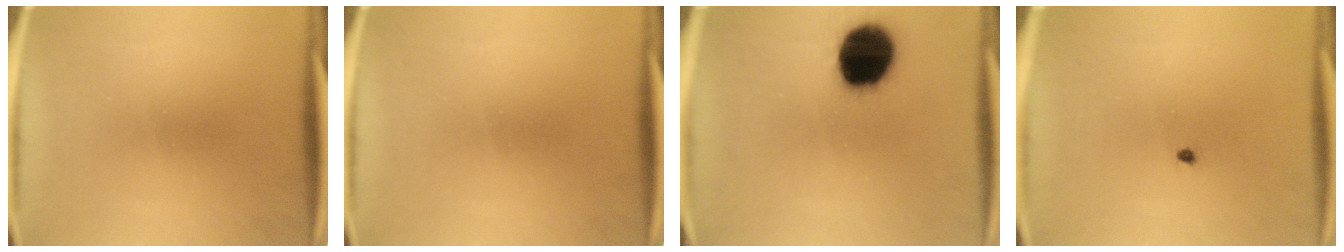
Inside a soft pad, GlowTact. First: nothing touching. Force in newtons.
{"total": 0.0}
{"total": 19.2}
{"total": 0.6}